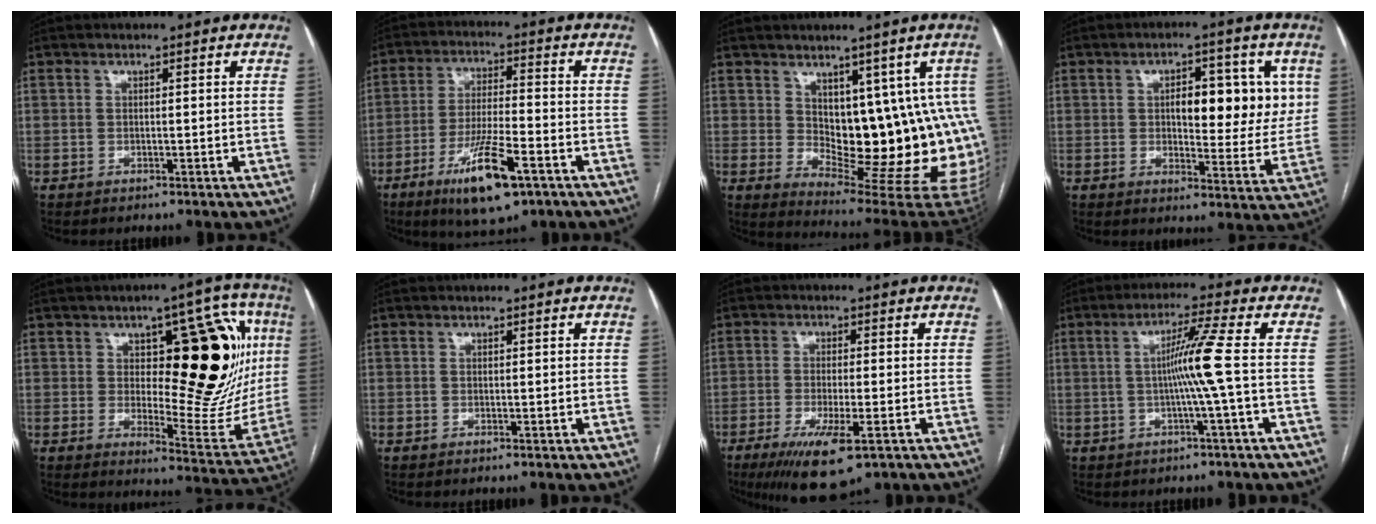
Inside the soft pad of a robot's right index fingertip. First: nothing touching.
{"total": 12.6, "force": [-6.7, 2.3, 10.4], "torque": [-0.194, -0.019, -0.112]}
{"total": 13.8, "force": [4.1, 7.6, 10.8], "torque": [-0.115, -0.009, 0.078]}
{"total": 11.3, "force": [2.7, 5.0, 9.8], "torque": [-0.120, 0.012, 0.042]}
{"total": 24.1, "force": [4.8, 9.4, 21.7], "torque": [-0.273, 0.021, 0.081]}
{"total": 0.0}
{"total": 9.8, "force": [-5.4, 1.9, 7.9], "torque": [-0.140, -0.025, -0.084]}
{"total": 6.6, "force": [-0.6, -2.0, 6.2], "torque": [-0.111, 0.005, -0.006]}